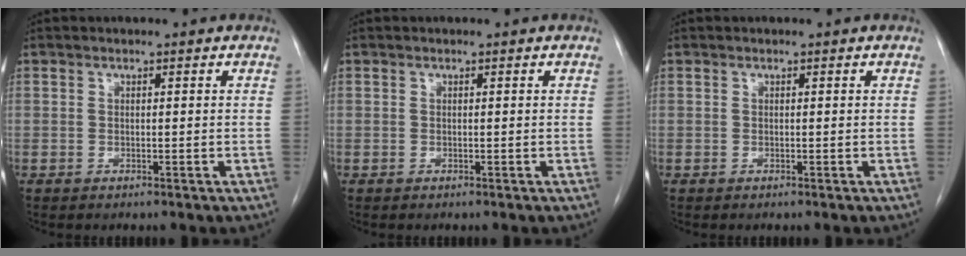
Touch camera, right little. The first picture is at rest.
{"total": 0.0}
{"total": 0.0}